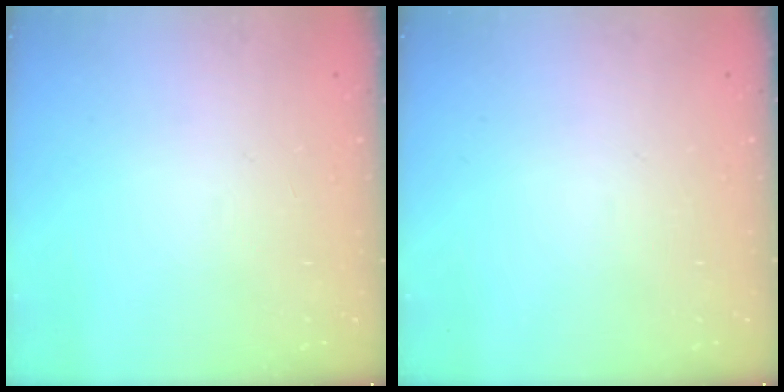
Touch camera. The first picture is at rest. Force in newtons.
{"total": 0.0}